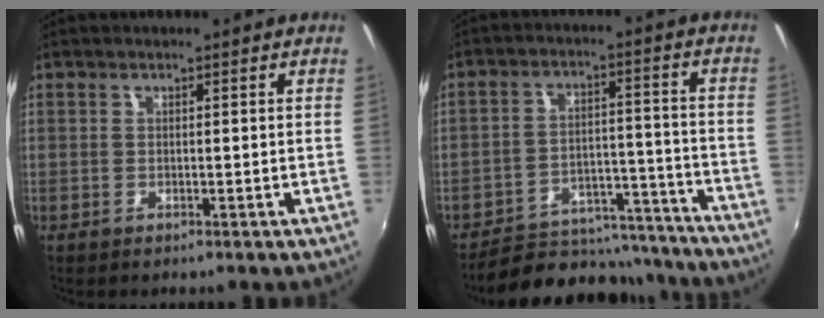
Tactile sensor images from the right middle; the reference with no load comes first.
{"total": 19.0, "force": [-17.0, 6.9, 5.2], "torque": [-0.102, 0.040, -0.214]}